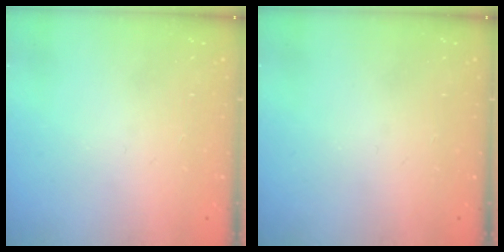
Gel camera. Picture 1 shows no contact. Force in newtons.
{"total": 0.0}